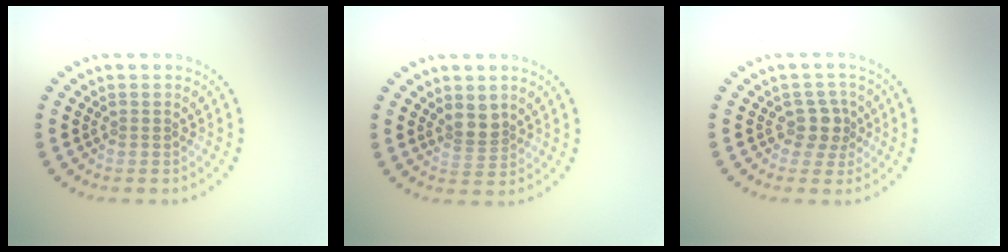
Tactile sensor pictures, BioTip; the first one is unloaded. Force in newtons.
{"total": 2.2, "press": 1.7, "slide": 1.3}
{"total": 2.2, "press": 1.8, "slide": 1.3}